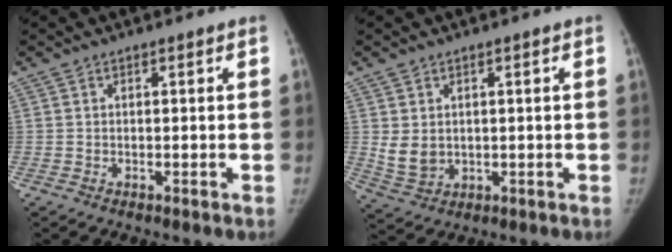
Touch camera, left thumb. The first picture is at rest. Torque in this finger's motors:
{"motor_torque": [0.64, 0.94, 0.43, -0.58, 0.03]}